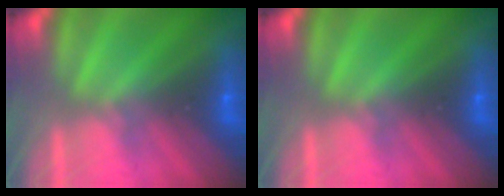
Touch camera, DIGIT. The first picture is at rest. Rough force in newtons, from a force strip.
{"total": 0.0}